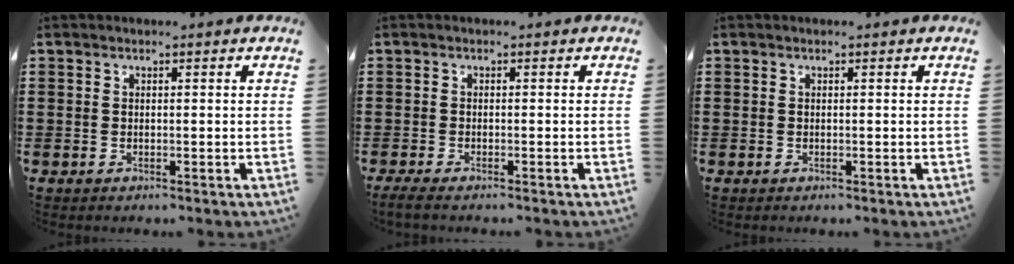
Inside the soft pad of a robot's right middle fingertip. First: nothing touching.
{"total": 1.0, "force": [-0.8, 0.0, 0.6], "torque": [-0.011, -0.002, -0.015]}
{"total": 0.0}